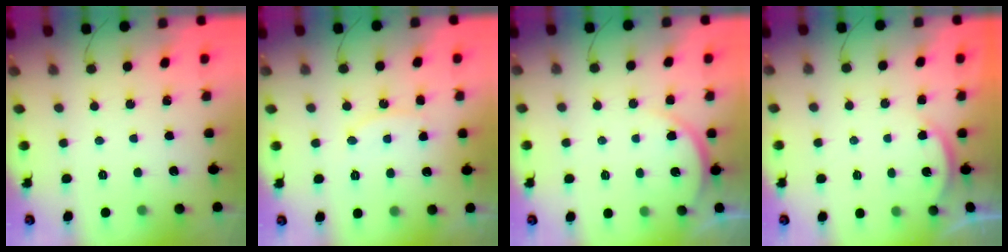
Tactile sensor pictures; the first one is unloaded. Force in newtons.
{"total": 7.7, "press": 7.7, "slide": 0.3}
{"total": 6.1, "press": 6.1, "slide": 0.6}
{"total": 2.2, "press": 2.2, "slide": 0.5}